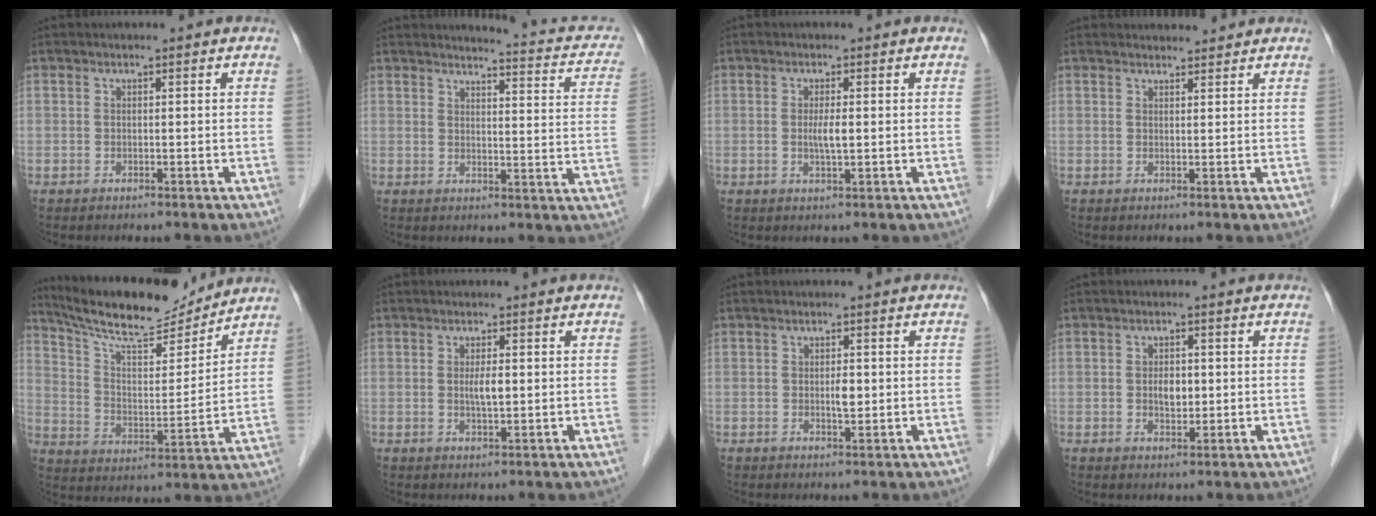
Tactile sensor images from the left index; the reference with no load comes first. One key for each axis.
{"total": 10.8, "fx": 9.5, "fy": 2.2, "fz": 4.6, "tx": -0.046, "ty": -0.018, "tz": 0.084}
{"total": 2.3, "fx": 0.0, "fy": 0.3, "fz": 2.3, "tx": -0.047, "ty": -0.003, "tz": 0.001}
{"total": 2.8, "fx": 2.8, "fy": 0.6, "fz": 0.2, "tx": -0.008, "ty": 0.010, "tz": 0.039}
{"total": 16.0, "fx": 14.6, "fy": 2.4, "fz": 6.1, "tx": -0.110, "ty": 0.001, "tz": 0.246}
{"total": 2.2, "fx": 0.2, "fy": 0.5, "fz": 2.2, "tx": -0.042, "ty": -0.002, "tz": 0.004}
{"total": 1.7, "fx": 0.0, "fy": 0.7, "fz": 1.5, "tx": -0.027, "ty": -0.001, "tz": 0.001}
{"total": 2.7, "fx": 0.0, "fy": 1.6, "fz": 2.1, "tx": -0.038, "ty": 0.000, "tz": 0.002}